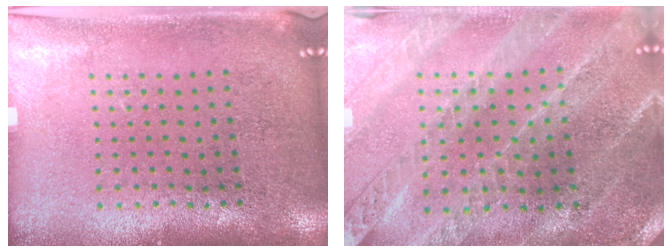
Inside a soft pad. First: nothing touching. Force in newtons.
{"total": 2.2, "press": 2.2, "slide": 0.2}